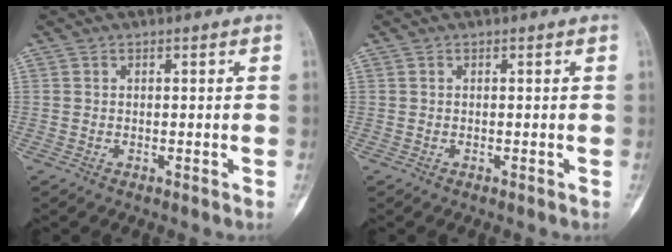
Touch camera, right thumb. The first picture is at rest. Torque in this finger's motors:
{"motor_torque": [-0.40, -0.47, 0.22, -0.03, 0.03]}